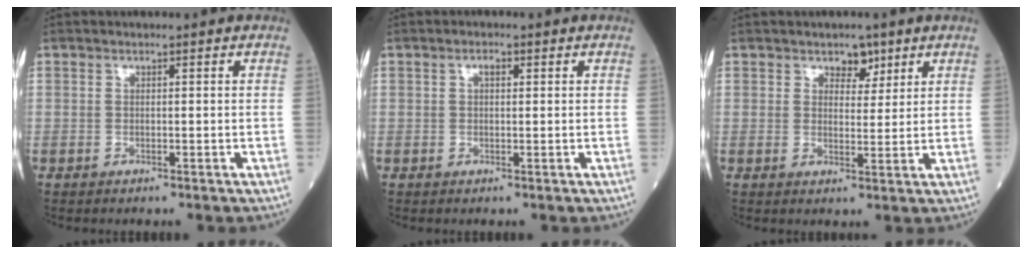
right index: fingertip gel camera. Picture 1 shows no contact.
{"total": 1.4, "force": [0.5, 0.6, 1.1], "torque": [-0.024, 0.003, 0.007]}
{"total": 3.2, "force": [2.2, 1.9, 1.5], "torque": [-0.017, -0.001, 0.033]}